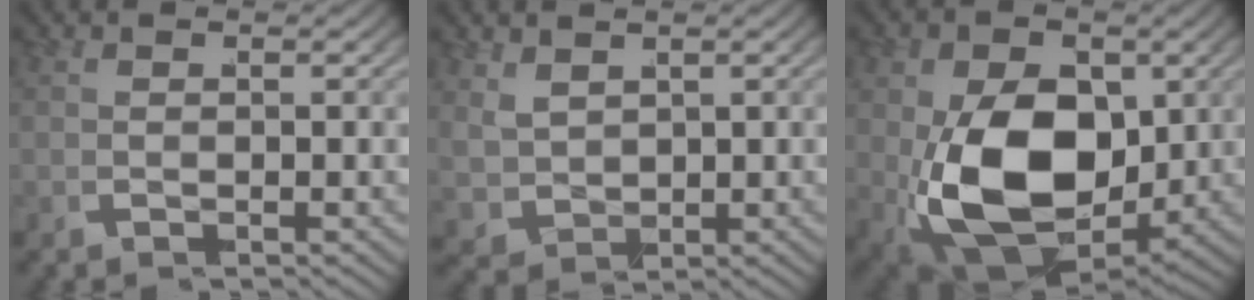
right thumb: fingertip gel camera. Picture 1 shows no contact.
{"total": 2.5, "force": [1.5, 1.7, 1.2], "torque": [-0.029, -0.011, 0.038]}
{"total": 12.9, "force": [-1.5, 8.2, 9.8], "torque": [-0.213, -0.060, 0.000]}